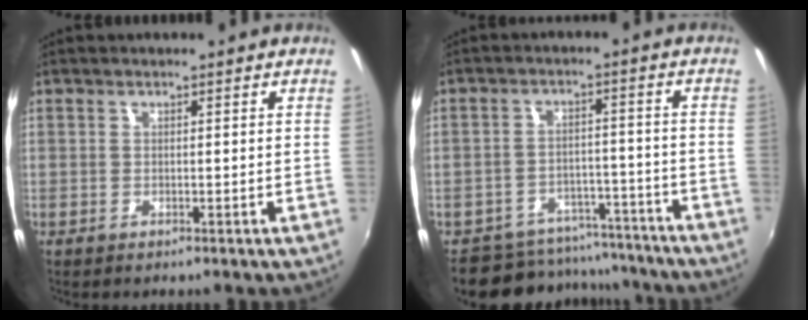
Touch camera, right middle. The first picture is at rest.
{"total": 12.9, "force": [-11.3, 5.9, 2.4], "torque": [-0.062, 0.031, -0.145]}